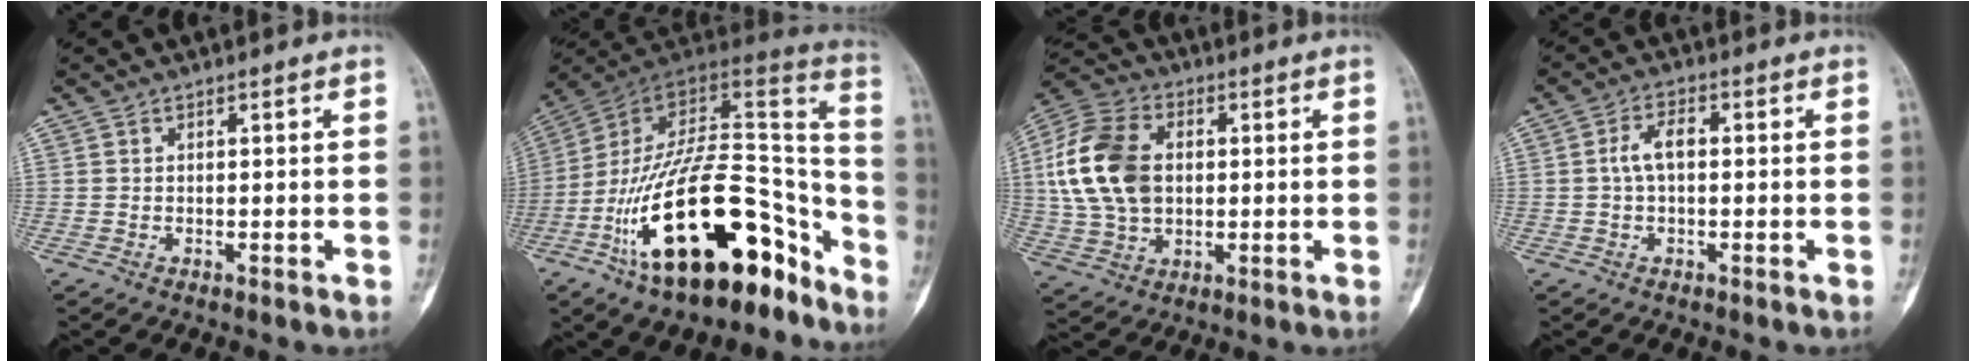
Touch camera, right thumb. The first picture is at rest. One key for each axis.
{"total": 29.8, "fx": -16.2, "fy": 13.5, "fz": 21.1, "tx": -0.291, "ty": 0.096, "tz": -0.261}
{"total": 16.7, "fx": 1.9, "fy": 11.4, "fz": 12.1, "tx": -0.232, "ty": 0.012, "tz": 0.035}
{"total": 4.4, "fx": 0.2, "fy": 2.3, "fz": 3.8, "tx": -0.074, "ty": 0.016, "tz": -0.001}